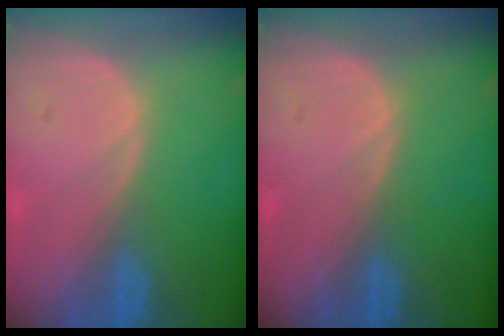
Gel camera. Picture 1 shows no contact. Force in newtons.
{"total": 0.0}